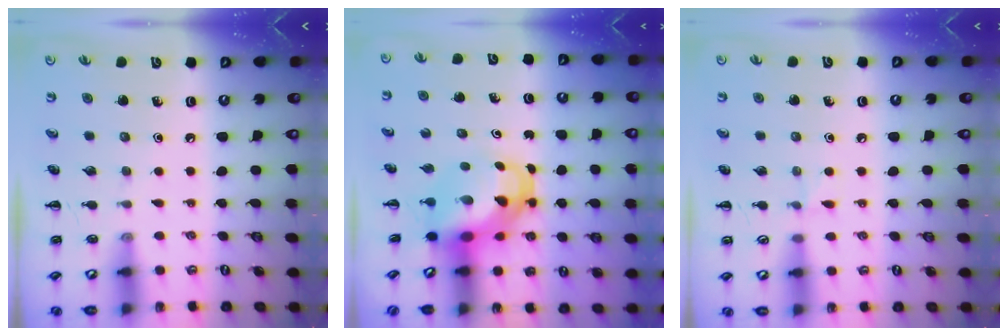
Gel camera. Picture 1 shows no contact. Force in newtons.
{"total": 5.7, "press": 5.6, "slide": 1.1}
{"total": 3.3, "press": 3.1, "slide": 1.2}